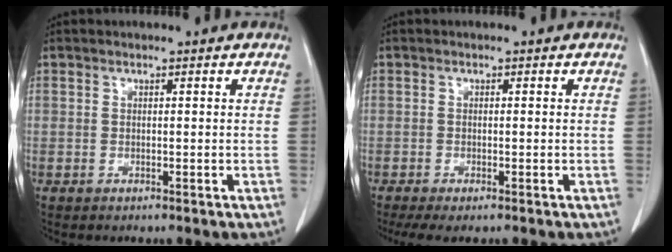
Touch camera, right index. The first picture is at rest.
{"total": 4.4, "force": [-3.3, 0.7, 2.8], "torque": [-0.046, -0.013, -0.053]}